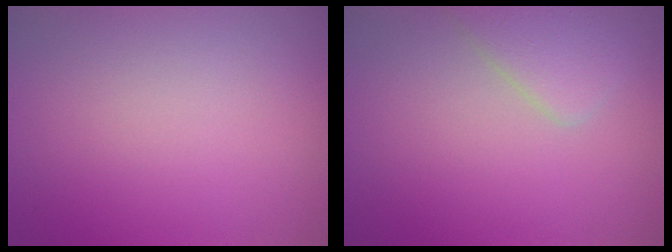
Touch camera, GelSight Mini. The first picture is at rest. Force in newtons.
{"total": 2.5, "press": 2.5, "slide": 0.2}